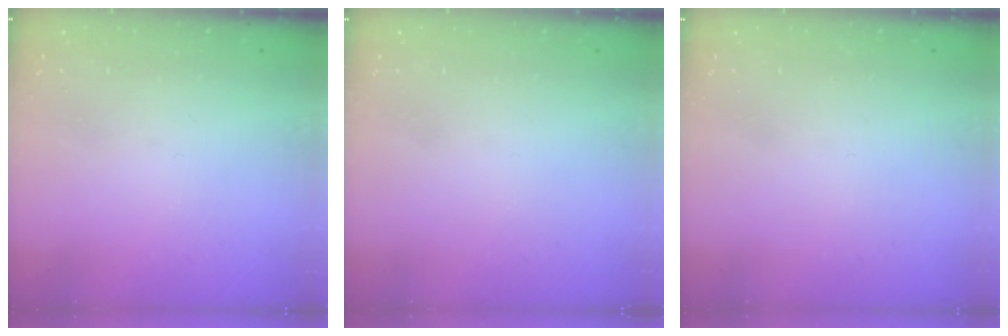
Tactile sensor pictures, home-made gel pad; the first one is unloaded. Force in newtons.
{"total": 1.6, "press": 1.6, "slide": 0.1}
{"total": 1.7, "press": 1.6, "slide": 0.1}